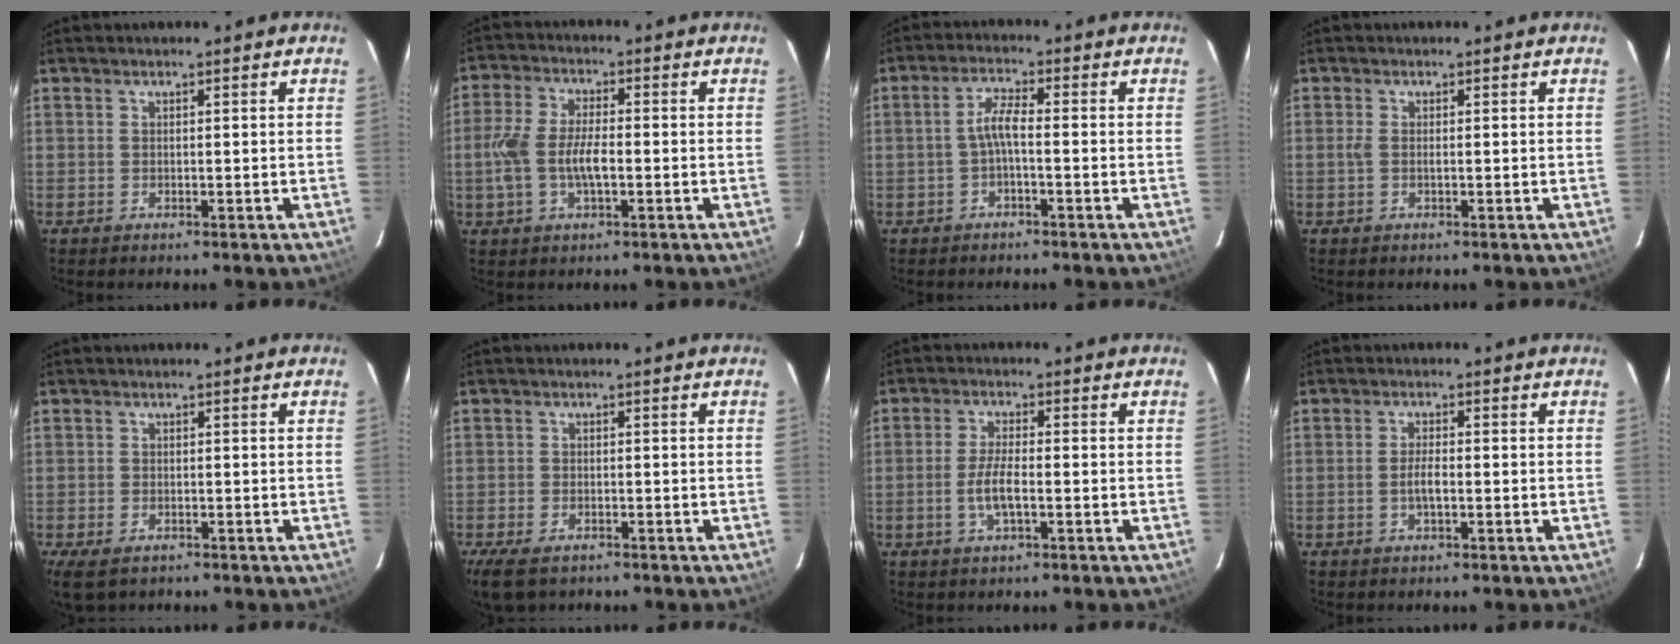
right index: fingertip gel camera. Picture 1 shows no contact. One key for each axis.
{"total": 8.4, "fx": -1.6, "fy": 3.6, "fz": 7.4, "tx": -0.155, "ty": 0.004, "tz": -0.032}
{"total": 3.3, "fx": -1.1, "fy": 0.5, "fz": 3.0, "tx": -0.067, "ty": 0.008, "tz": -0.023}
{"total": 1.4, "fx": -0.1, "fy": 0.3, "fz": 1.4, "tx": -0.030, "ty": 0.000, "tz": -0.004}
{"total": 4.9, "fx": -3.0, "fy": 2.9, "fz": 2.7, "tx": -0.064, "ty": -0.019, "tz": -0.053}
{"total": 6.6, "fx": -4.5, "fy": 3.4, "fz": 3.5, "tx": -0.091, "ty": -0.023, "tz": -0.083}
{"total": 4.9, "fx": -1.5, "fy": 1.3, "fz": 4.4, "tx": -0.091, "ty": -0.002, "tz": -0.029}
{"total": 2.5, "fx": -0.8, "fy": 0.7, "fz": 2.3, "tx": -0.044, "ty": -0.001, "tz": -0.014}